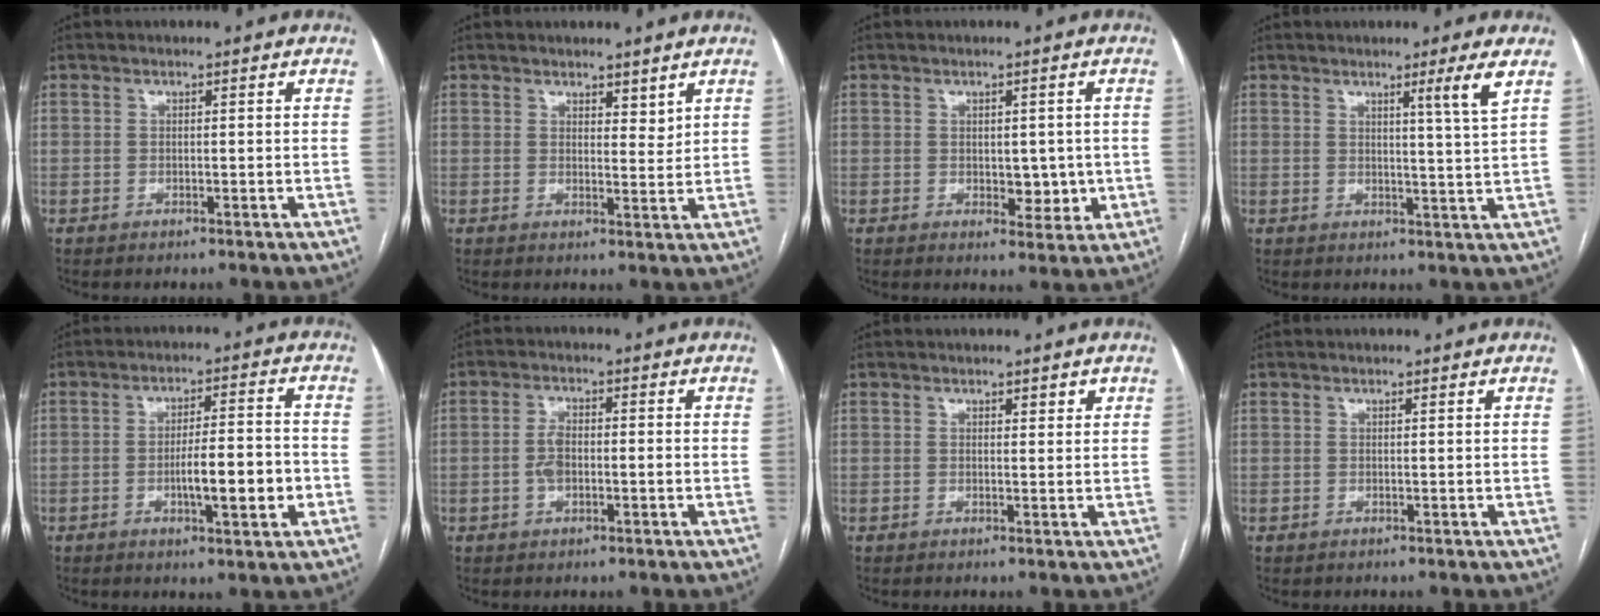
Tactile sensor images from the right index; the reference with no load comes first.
{"total": 3.1, "force": [2.5, 1.2, 1.3], "torque": [-0.017, -0.006, 0.041]}
{"total": 4.4, "force": [-0.1, 2.6, 3.5], "torque": [-0.041, -0.002, 0.007]}
{"total": 4.2, "force": [2.3, -1.6, 3.1], "torque": [-0.048, -0.018, 0.042]}
{"total": 8.3, "force": [-2.2, 1.4, 7.9], "torque": [-0.128, 0.007, -0.033]}
{"total": 3.6, "force": [-0.6, 1.7, 3.1], "torque": [-0.069, 0.008, -0.013]}
{"total": 1.5, "force": [1.0, 0.5, 0.9], "torque": [-0.011, 0.001, 0.013]}
{"total": 0.0}